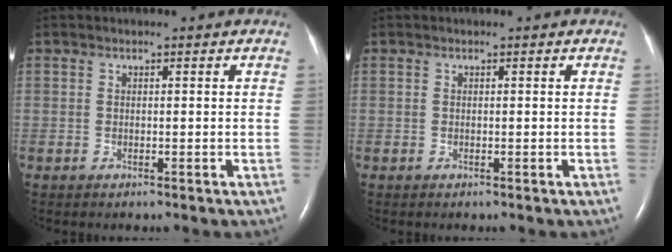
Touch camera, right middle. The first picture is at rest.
{"total": 0.0}